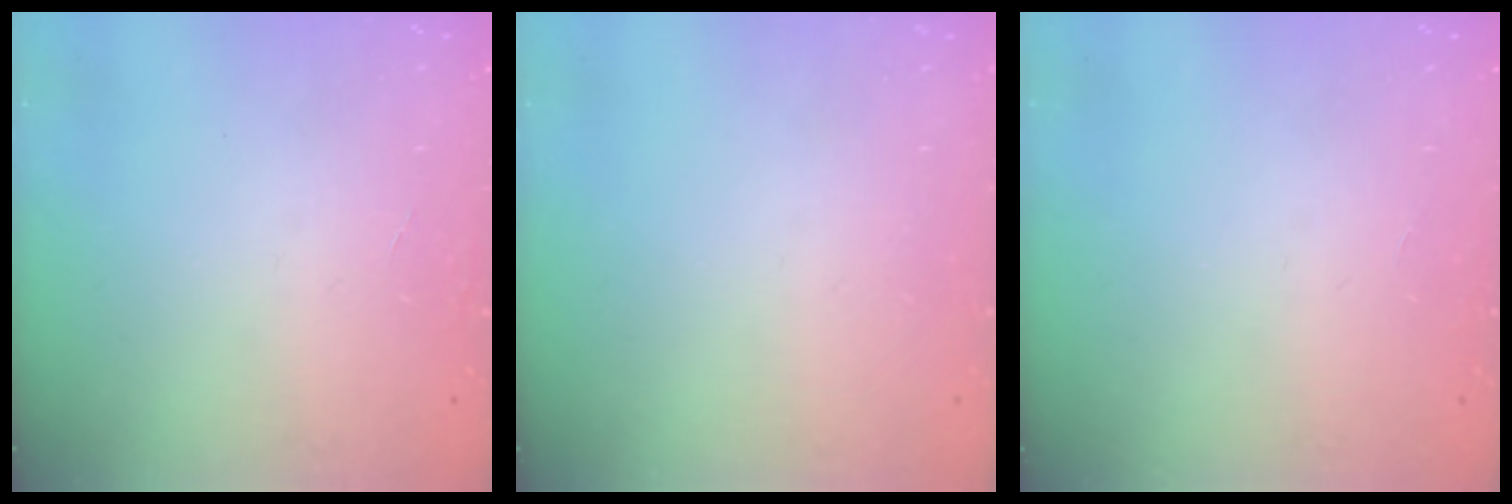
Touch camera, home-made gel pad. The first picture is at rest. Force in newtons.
{"total": 0.0}
{"total": 0.0}